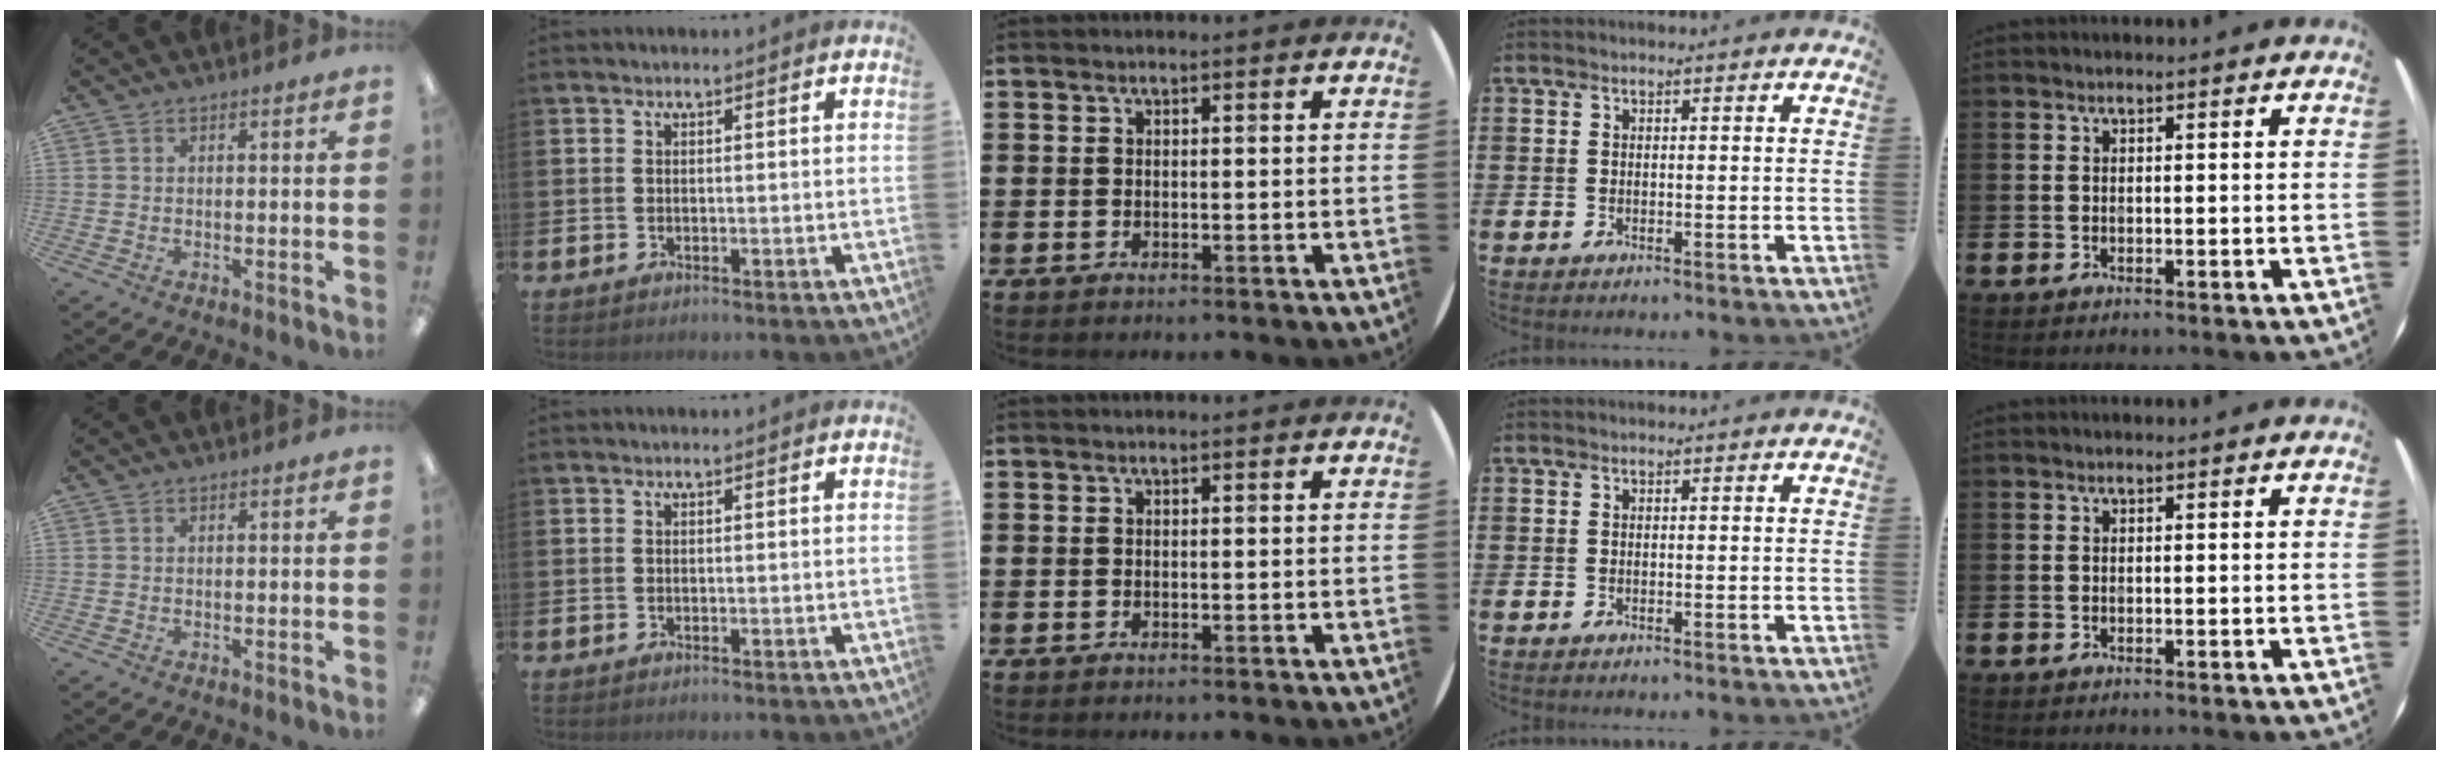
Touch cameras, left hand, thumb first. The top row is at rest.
{}